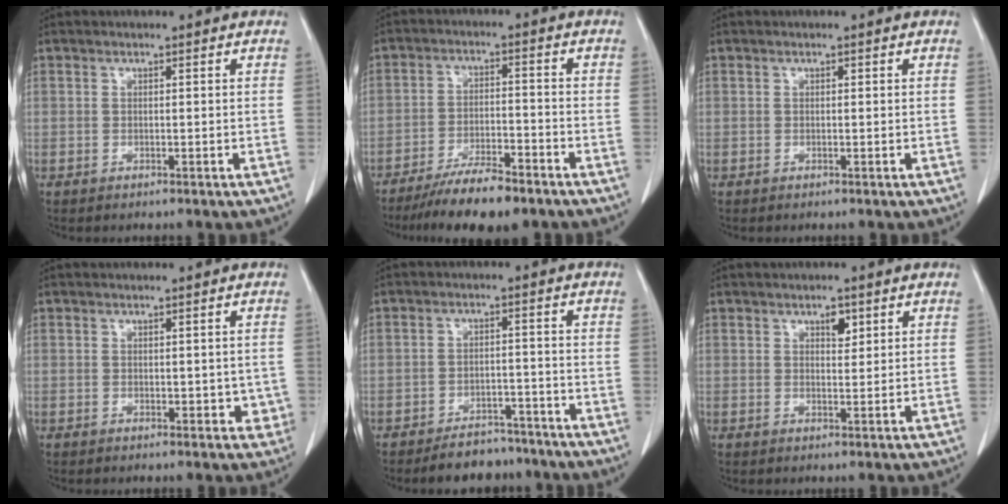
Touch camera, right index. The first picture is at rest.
{"total": 9.6, "force": [-7.7, 1.8, 5.5], "torque": [-0.090, -0.019, -0.130]}
{"total": 0.0}
{"total": 2.6, "force": [-0.2, 1.9, 1.8], "torque": [-0.005, 0.003, 0.000]}
{"total": 6.7, "force": [-5.8, 2.9, 1.5], "torque": [-0.017, 0.003, -0.089]}
{"total": 2.2, "force": [1.2, 1.0, 1.5], "torque": [-0.020, -0.004, 0.020]}